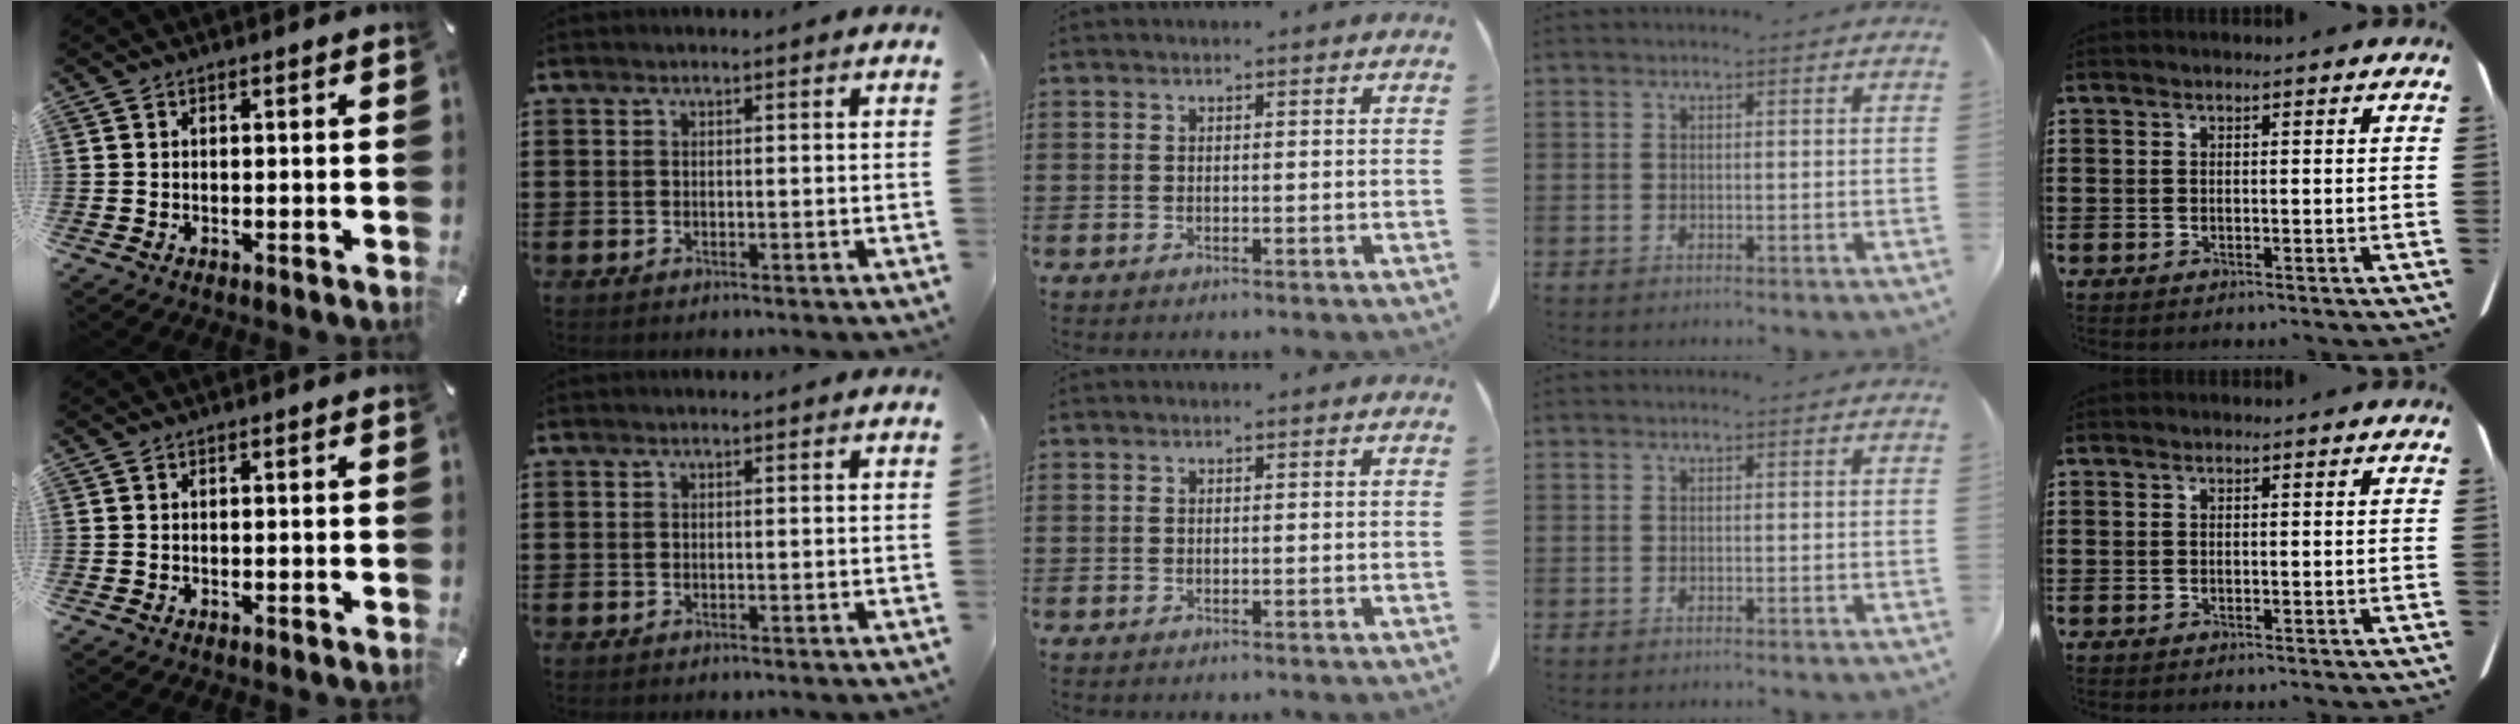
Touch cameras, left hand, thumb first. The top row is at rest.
{}